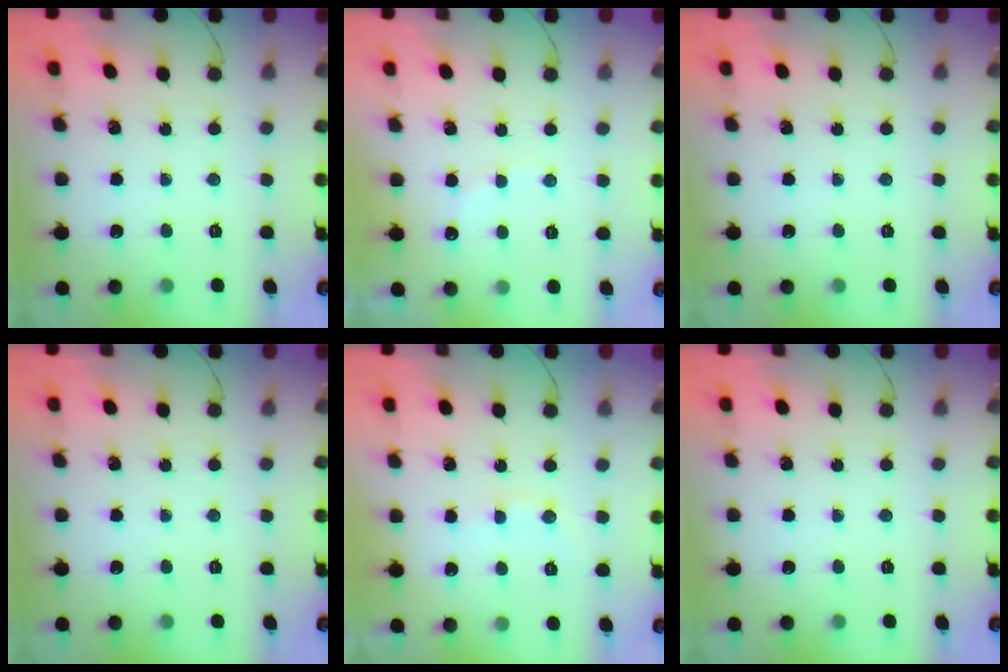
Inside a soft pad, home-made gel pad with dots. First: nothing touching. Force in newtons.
{"total": 5.8, "press": 5.7, "slide": 1.0}
{"total": 0.0}
{"total": 0.0}
{"total": 6.2, "press": 6.1, "slide": 1.3}
{"total": 0.0}